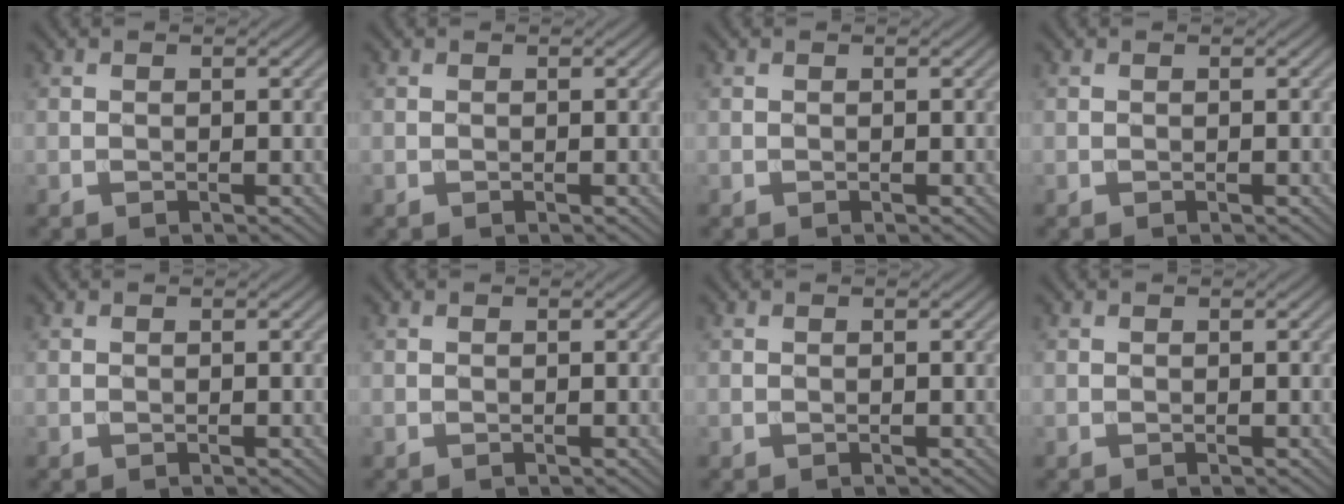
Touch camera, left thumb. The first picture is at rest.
{"total": 0.0}
{"total": 0.0}
{"total": 0.0}
{"total": 0.0}
{"total": 0.0}
{"total": 0.0}
{"total": 0.0}